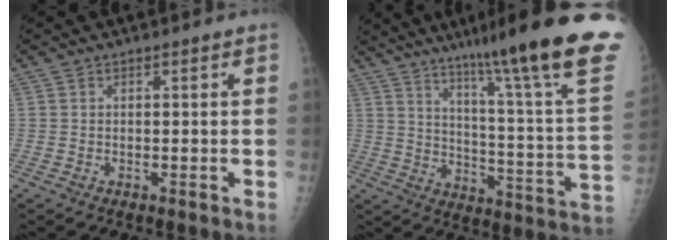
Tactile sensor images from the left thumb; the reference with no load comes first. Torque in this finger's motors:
{"motor_torque": [1.88, -0.78, 1.23, -1.54, 0.35]}